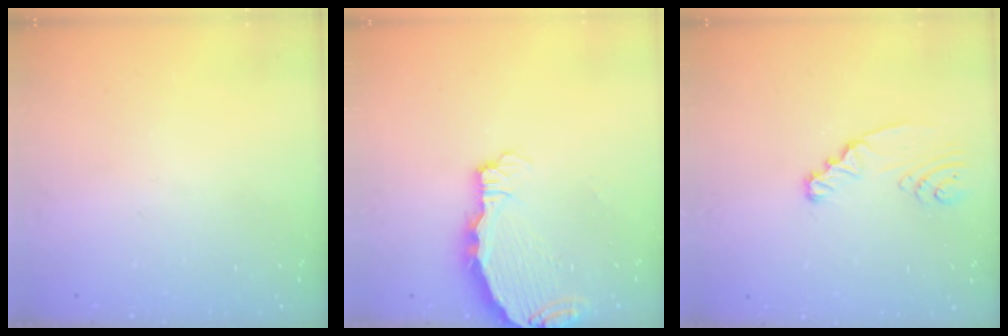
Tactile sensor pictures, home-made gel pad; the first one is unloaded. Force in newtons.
{"total": 3.8, "press": 3.8, "slide": 0.4}
{"total": 2.7, "press": 2.6, "slide": 0.3}